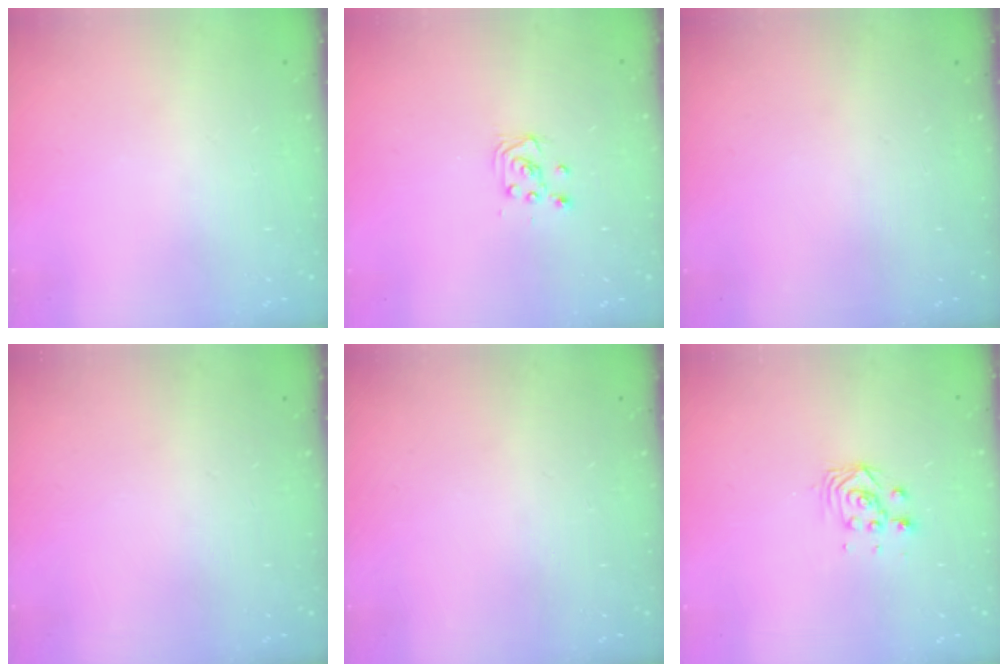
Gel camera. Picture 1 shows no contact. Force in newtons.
{"total": 3.4, "press": 3.4, "slide": 0.4}
{"total": 0.0}
{"total": 0.0}
{"total": 0.0}
{"total": 3.1, "press": 3.1, "slide": 0.0}